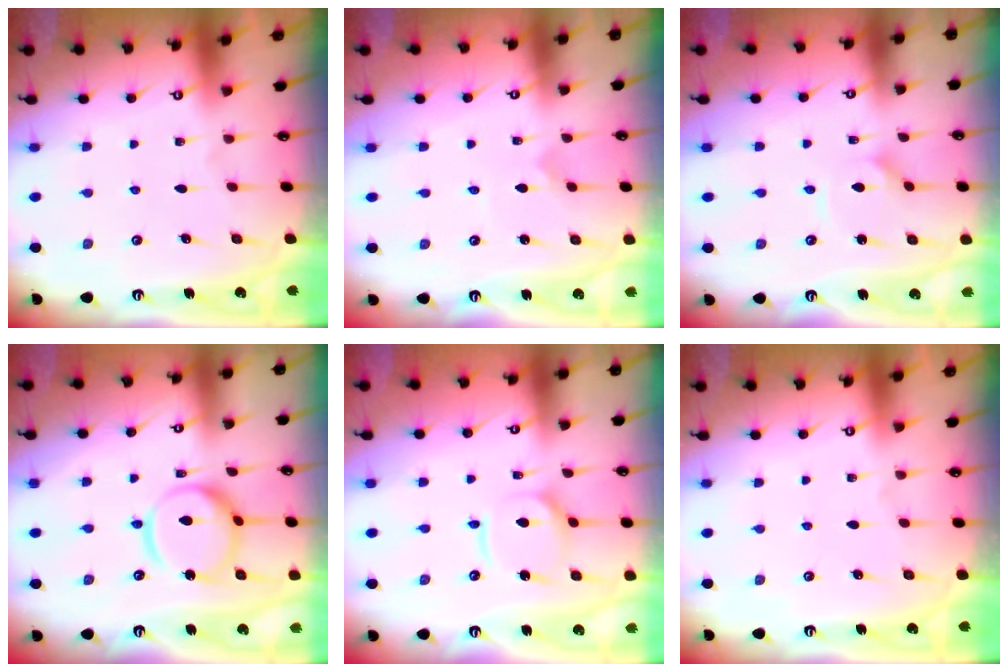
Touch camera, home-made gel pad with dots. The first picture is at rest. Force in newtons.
{"total": 0.7, "press": 0.7, "slide": 0.0}
{"total": 2.5, "press": 2.5, "slide": 0.2}
{"total": 14.4, "press": 14.4, "slide": 1.2}
{"total": 9.4, "press": 9.4, "slide": 1.0}
{"total": 0.0}